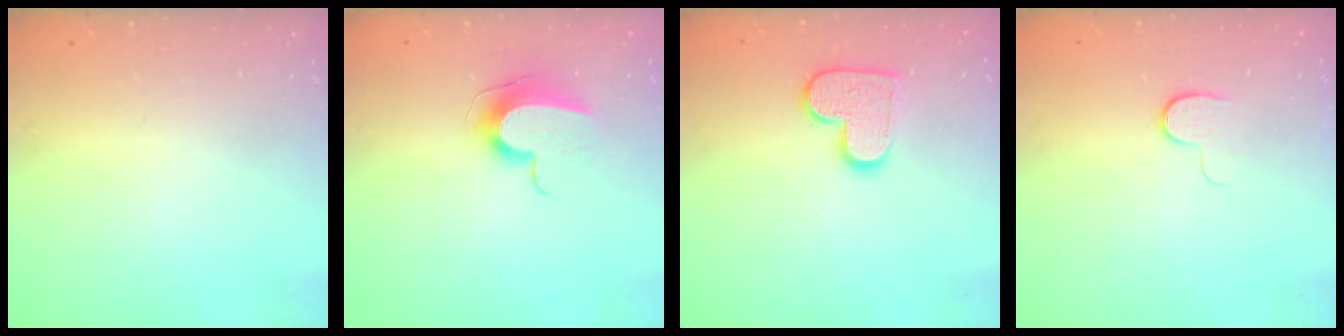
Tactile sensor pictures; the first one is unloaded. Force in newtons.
{"total": 9.3, "press": 9.3, "slide": 0.7}
{"total": 11.3, "press": 11.3, "slide": 0.8}
{"total": 6.0, "press": 6.0, "slide": 0.6}